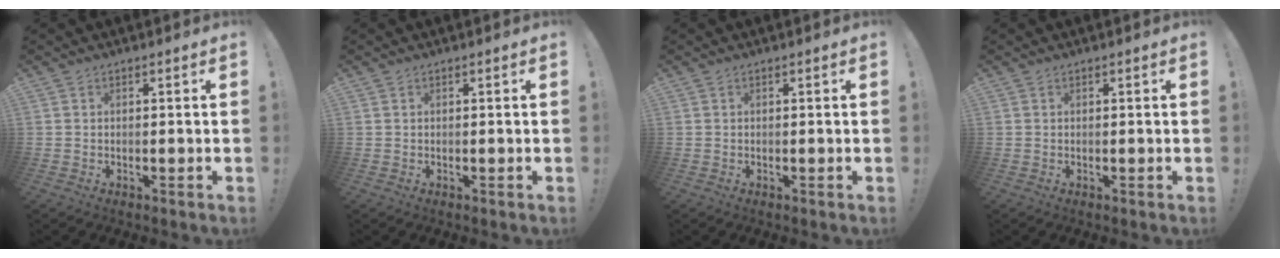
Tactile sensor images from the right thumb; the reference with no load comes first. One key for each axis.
{"total": 0.0}
{"total": 0.0}
{"total": 0.0}